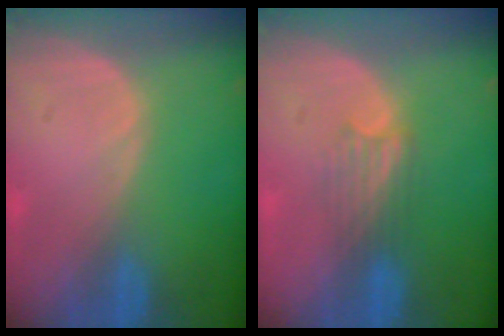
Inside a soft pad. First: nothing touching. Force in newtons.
{"total": 3.2, "press": 2.9, "slide": 1.4}